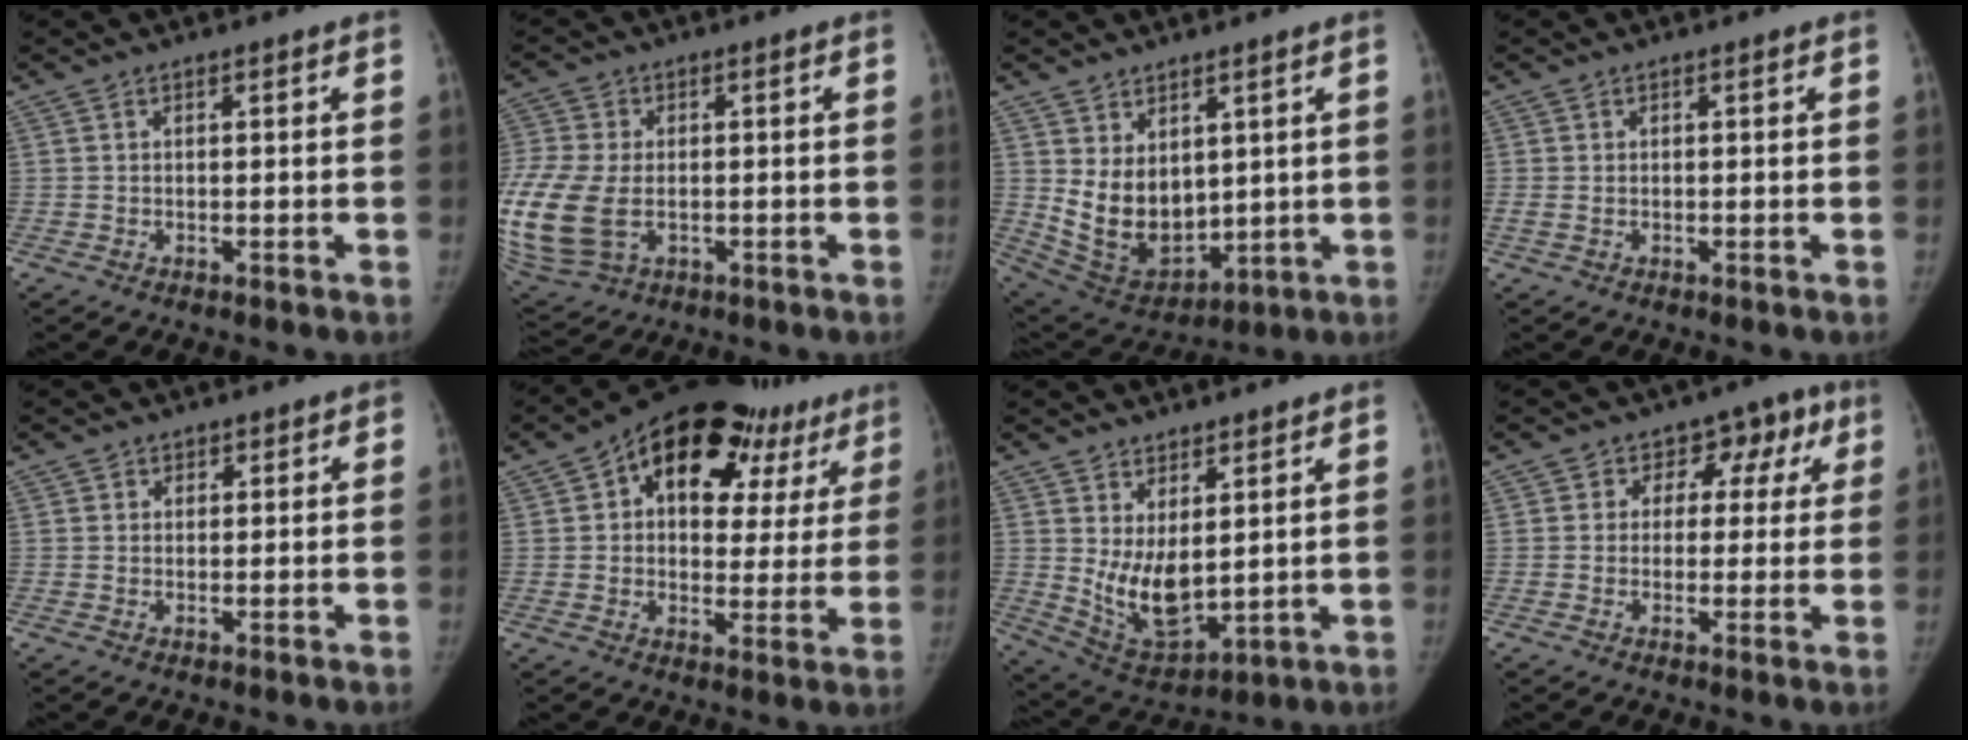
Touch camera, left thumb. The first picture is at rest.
{"total": 20.3, "force": [-3.6, 14.0, 14.3], "torque": [-0.379, -0.009, -0.048]}
{"total": 12.1, "force": [2.4, 8.2, 8.5], "torque": [-0.106, -0.027, 0.077]}
{"total": 1.7, "force": [-0.4, 1.1, 1.2], "torque": [-0.039, 0.004, -0.007]}
{"total": 1.4, "force": [0.4, 1.3, 0.0], "torque": [0.025, 0.002, -0.003]}
{"total": 21.8, "force": [11.5, 12.5, 13.7], "torque": [-0.132, 0.009, 0.161]}
{"total": 10.3, "force": [2.2, 5.8, 8.2], "torque": [-0.117, -0.036, 0.063]}
{"total": 7.7, "force": [2.2, 6.5, 3.5], "torque": [0.021, 0.010, 0.015]}